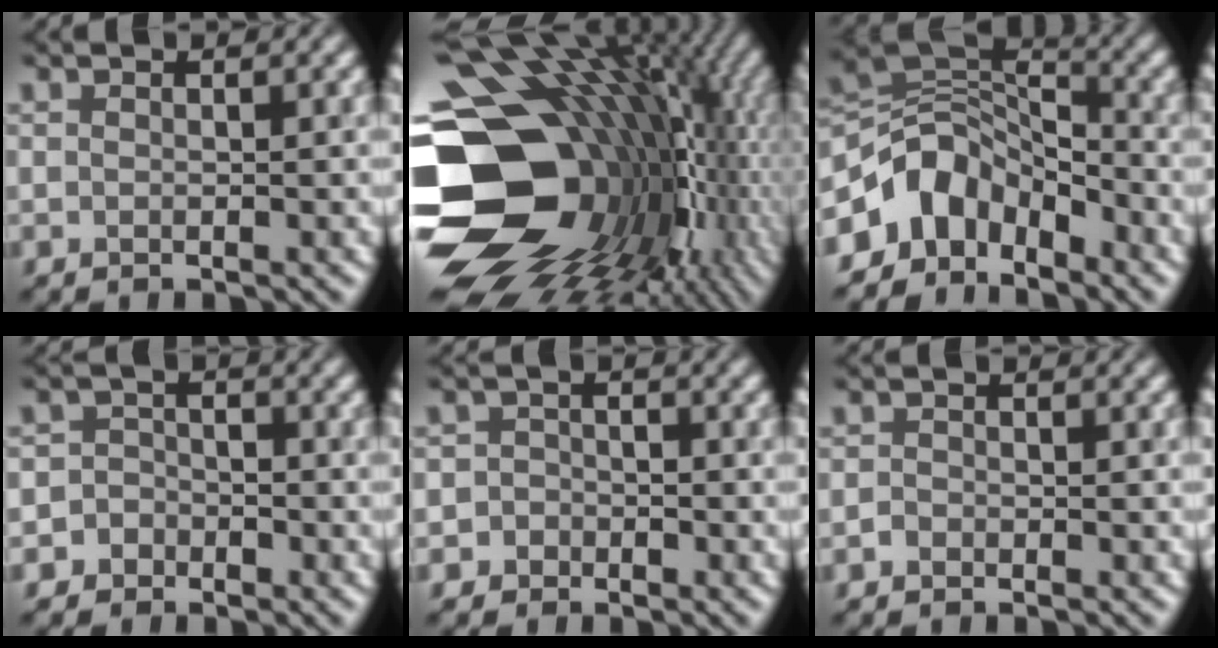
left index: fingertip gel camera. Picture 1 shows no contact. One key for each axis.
{"total": 19.8, "fx": -0.7, "fy": 15.0, "fz": 12.9, "tx": -0.247, "ty": -0.017, "tz": 0.015}
{"total": 6.5, "fx": -3.8, "fy": 4.5, "fz": 2.8, "tx": -0.029, "ty": 0.009, "tz": -0.081}
{"total": 3.0, "fx": -1.8, "fy": 2.4, "fz": -0.2, "tx": 0.045, "ty": 0.005, "tz": -0.043}
{"total": 2.4, "fx": -1.3, "fy": 2.0, "fz": -0.2, "tx": 0.040, "ty": 0.007, "tz": -0.035}
{"total": 0.5, "fx": -0.5, "fy": 0.2, "fz": -0.1, "tx": 0.001, "ty": -0.001, "tz": -0.011}